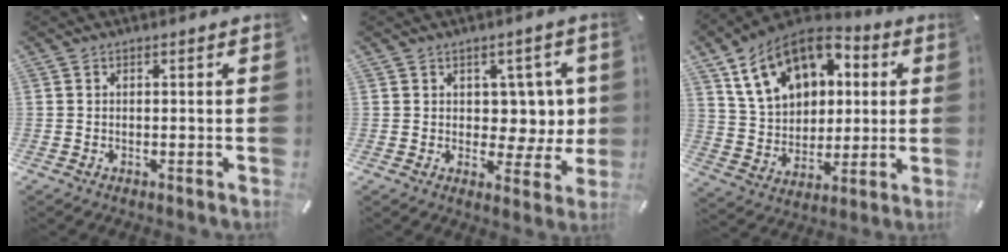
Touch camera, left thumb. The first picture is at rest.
{"total": 7.1, "force": [2.0, 5.7, 3.8], "torque": [-0.039, -0.005, 0.037]}
{"total": 17.1, "force": [7.4, 12.5, 9.0], "torque": [-0.182, -0.022, 0.139]}